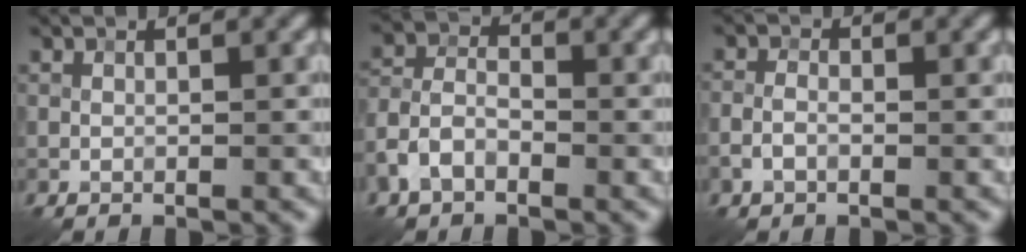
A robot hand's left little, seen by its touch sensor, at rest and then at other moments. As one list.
[{"total": 3.6, "force": [-2.0, 2.2, 2.0], "torque": [-0.043, 0.007, -0.050]}, {"total": 1.5, "force": [-0.6, 0.9, 1.0], "torque": [-0.020, 0.004, -0.017]}]